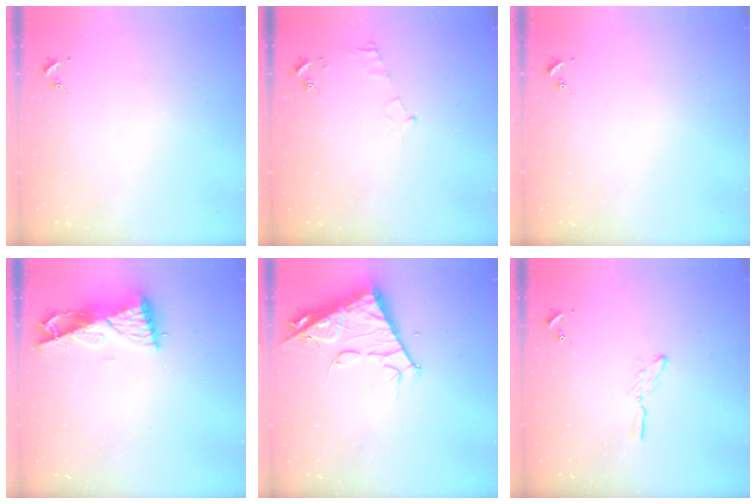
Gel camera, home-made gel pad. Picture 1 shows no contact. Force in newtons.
{"total": 4.5, "press": 4.4, "slide": 0.6}
{"total": 0.0}
{"total": 9.6, "press": 9.5, "slide": 1.2}
{"total": 12.8, "press": 12.7, "slide": 1.6}
{"total": 4.0, "press": 4.0, "slide": 0.4}